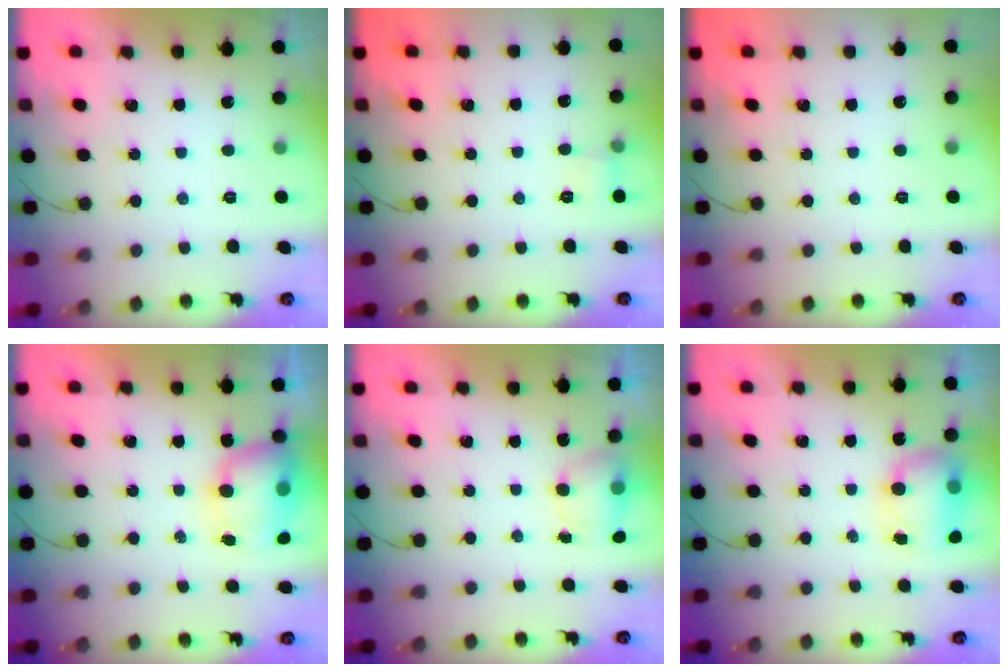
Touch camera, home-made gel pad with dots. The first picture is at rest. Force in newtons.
{"total": 6.2, "press": 6.0, "slide": 1.5}
{"total": 0.0}
{"total": 8.8, "press": 8.4, "slide": 2.7}
{"total": 6.9, "press": 5.5, "slide": 4.3}
{"total": 7.7, "press": 7.6, "slide": 1.4}